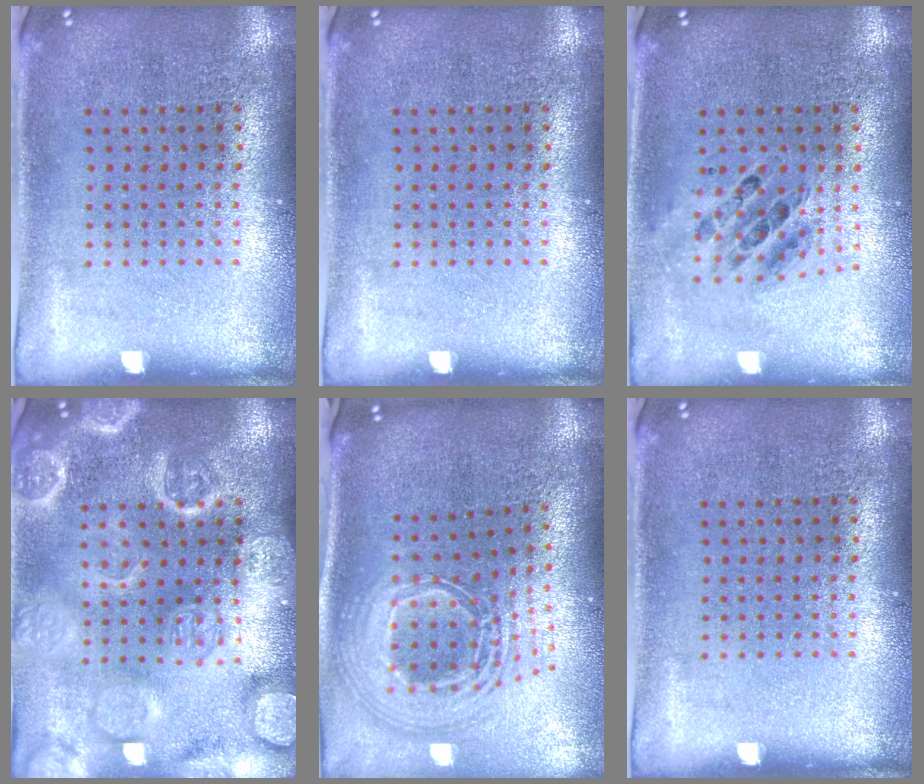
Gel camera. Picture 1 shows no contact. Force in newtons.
{"total": 0.0}
{"total": 0.6, "press": 0.6, "slide": 0.2}
{"total": 4.2, "press": 4.1, "slide": 0.6}
{"total": 2.7, "press": 1.8, "slide": 2.0}
{"total": 0.0}